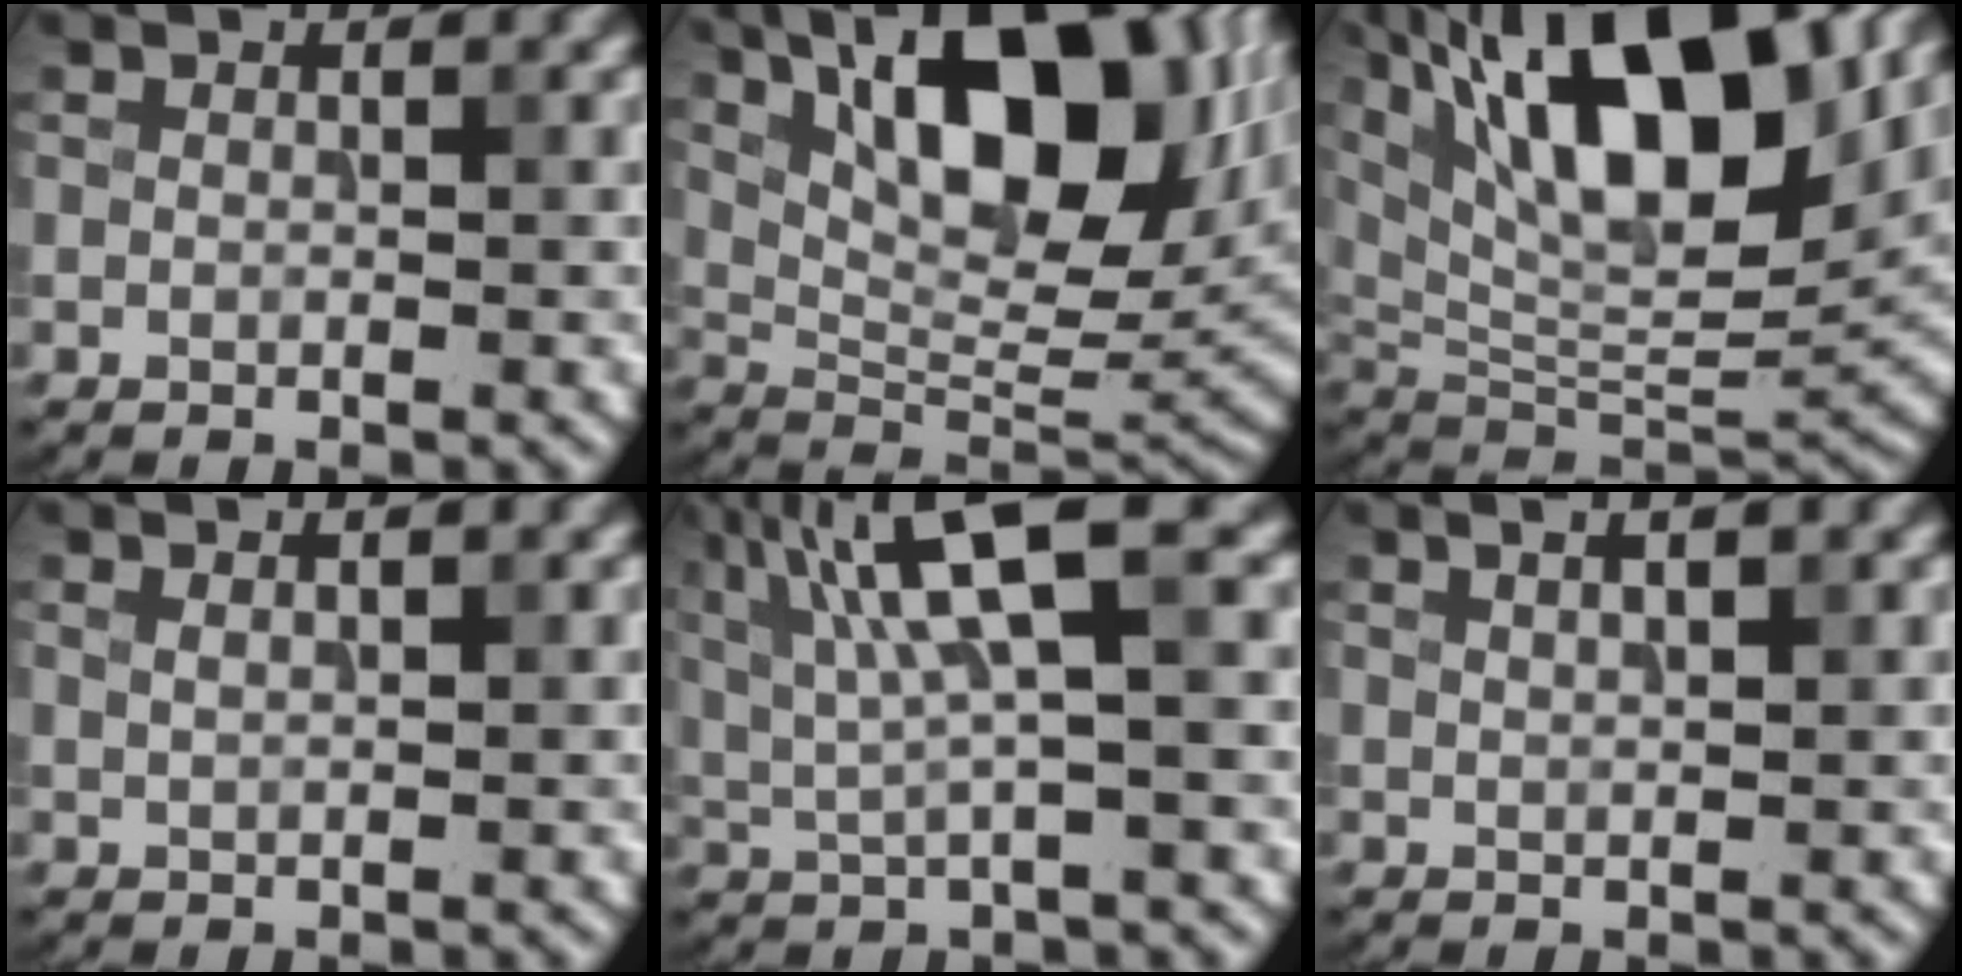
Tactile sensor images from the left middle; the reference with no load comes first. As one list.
[{"total": 15.0, "force": [6.1, 6.5, 12.1], "torque": [-0.183, 0.008, 0.102]}, {"total": 16.3, "force": [7.2, 6.4, 13.1], "torque": [-0.217, 0.017, 0.120]}, {"total": 1.3, "force": [0.8, 0.4, 0.9], "torque": [-0.009, 0.000, 0.007]}, {"total": 8.3, "force": [2.6, 1.6, 7.7], "torque": [-0.156, 0.013, 0.049]}, {"total": 3.2, "force": [1.8, 1.3, 2.2], "torque": [-0.010, 0.018, -0.003]}]